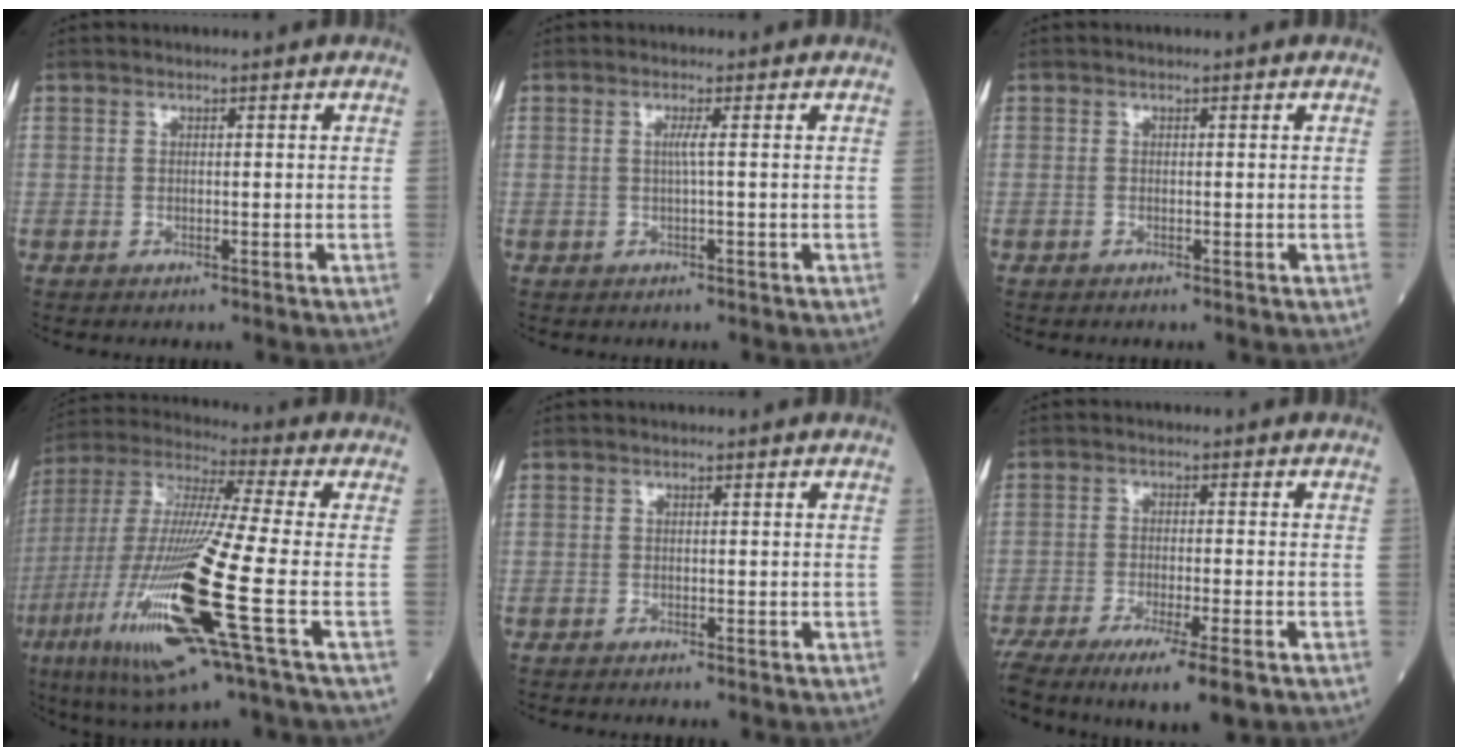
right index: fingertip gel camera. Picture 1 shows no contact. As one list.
[{"total": 1.2, "force": [0.0, -0.4, 1.1], "torque": [-0.024, 0.001, -0.001]}, {"total": 0.0}, {"total": 21.9, "force": [-7.1, 0.5, 20.7], "torque": [-0.450, -0.039, -0.139]}, {"total": 0.5, "force": [-0.5, -0.1, 0.2], "torque": [-0.002, 0.000, -0.009]}, {"total": 12.7, "force": [-8.5, 1.4, 9.3], "torque": [-0.150, -0.033, -0.138]}]